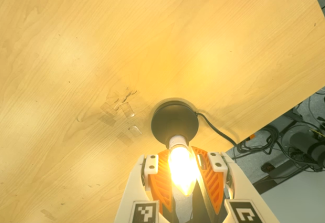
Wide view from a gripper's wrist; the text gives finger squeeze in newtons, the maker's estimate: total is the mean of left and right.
{"total": 14.6, "left": 14.3, "right": 14.9}